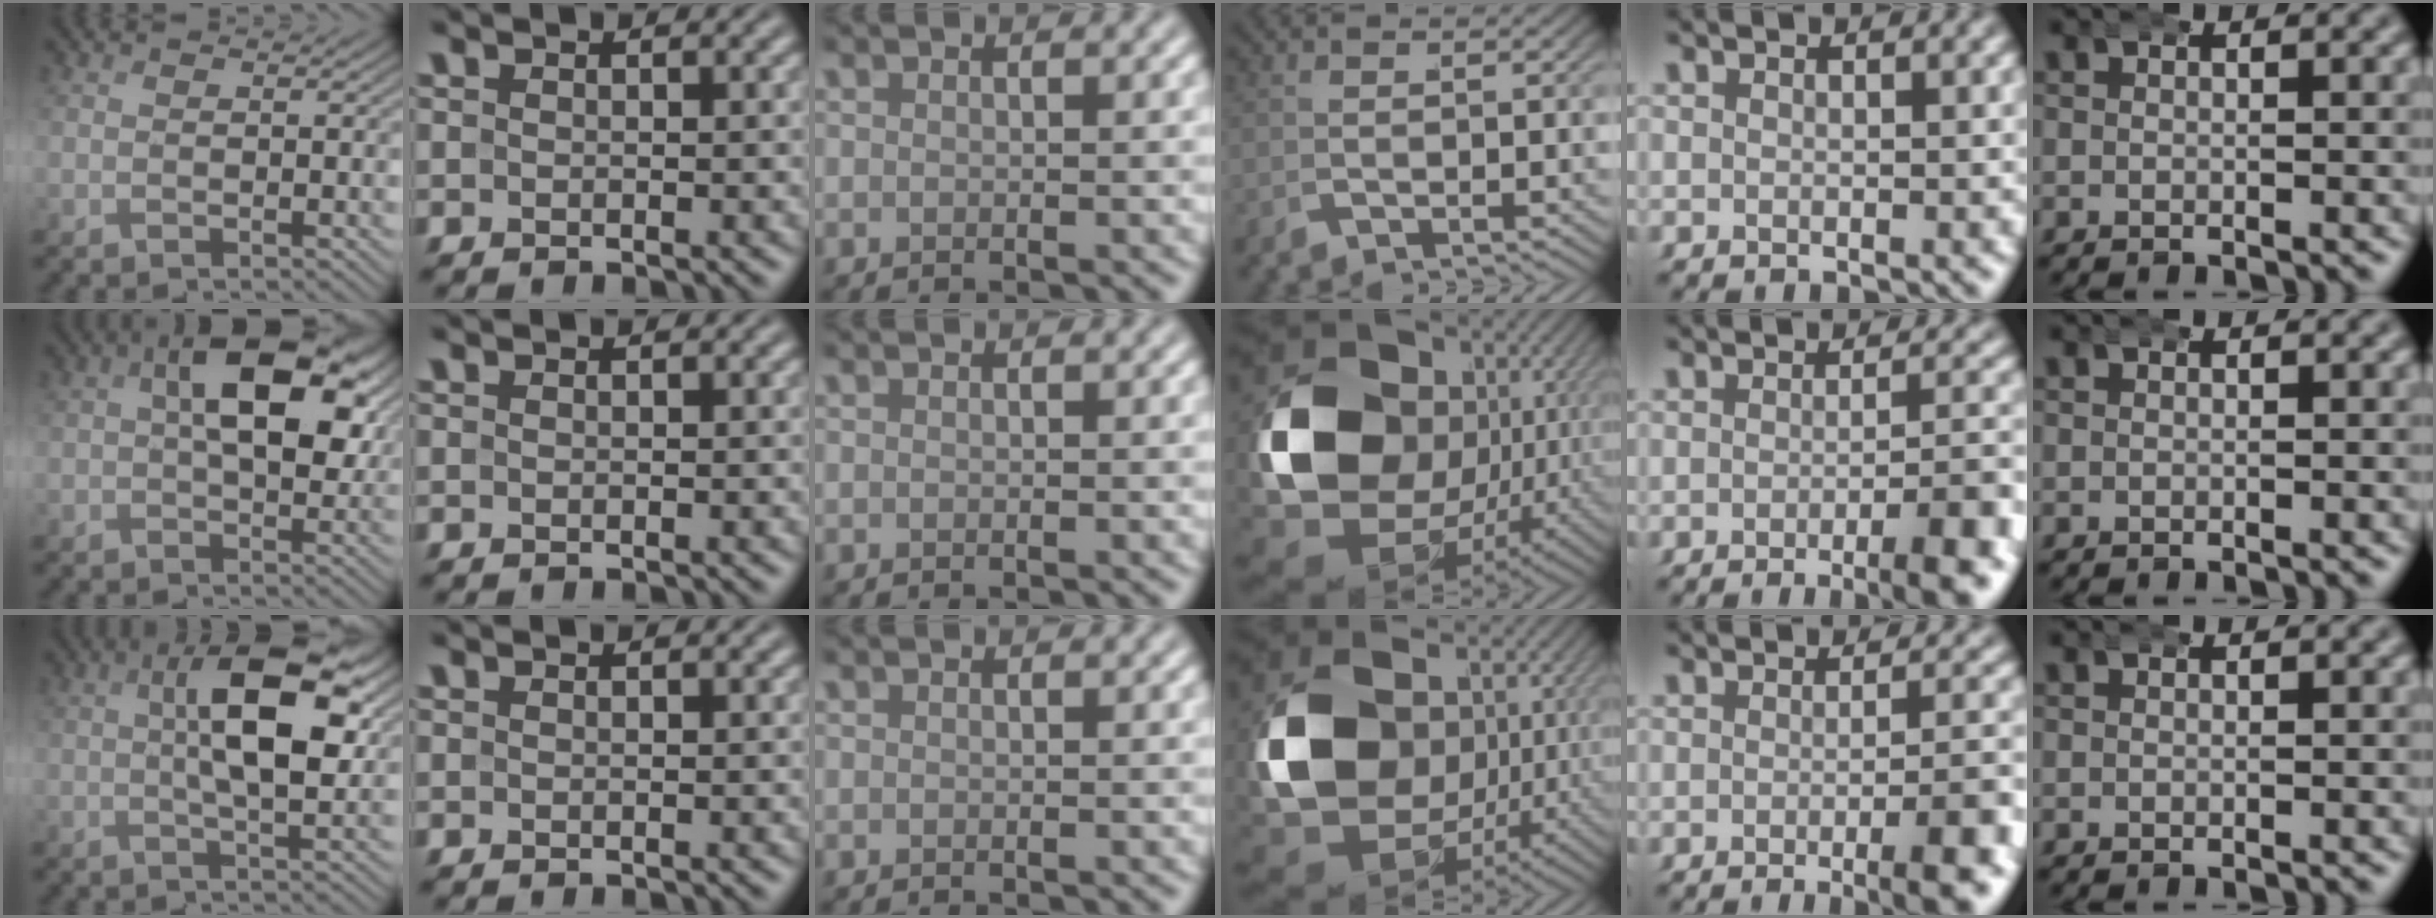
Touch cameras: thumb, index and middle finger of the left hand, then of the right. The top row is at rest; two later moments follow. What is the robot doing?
{"motion": "wrap", "object": "bandana"}